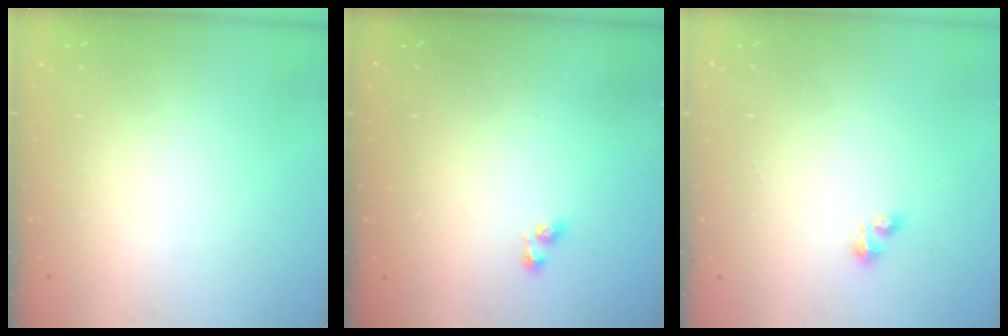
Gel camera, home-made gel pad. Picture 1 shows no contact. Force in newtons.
{"total": 2.9, "press": 2.9, "slide": 0.6}
{"total": 2.5, "press": 2.5, "slide": 0.4}